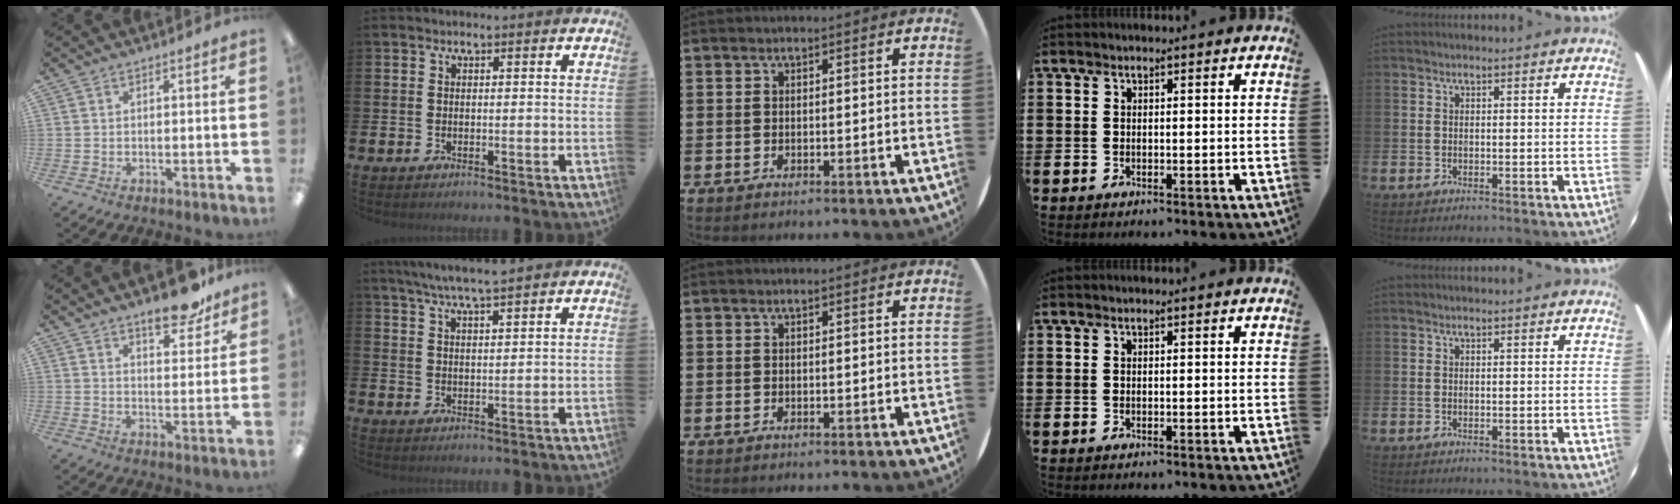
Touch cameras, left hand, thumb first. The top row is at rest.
{"thumb": {"total": 9.5, "force": [7.5, 3.2, 5.0], "torque": [-0.059, -0.043, 0.127]}, "index": {"total": 5.3, "force": [4.9, 0.0, 2.0], "torque": [-0.049, -0.014, 0.086]}}